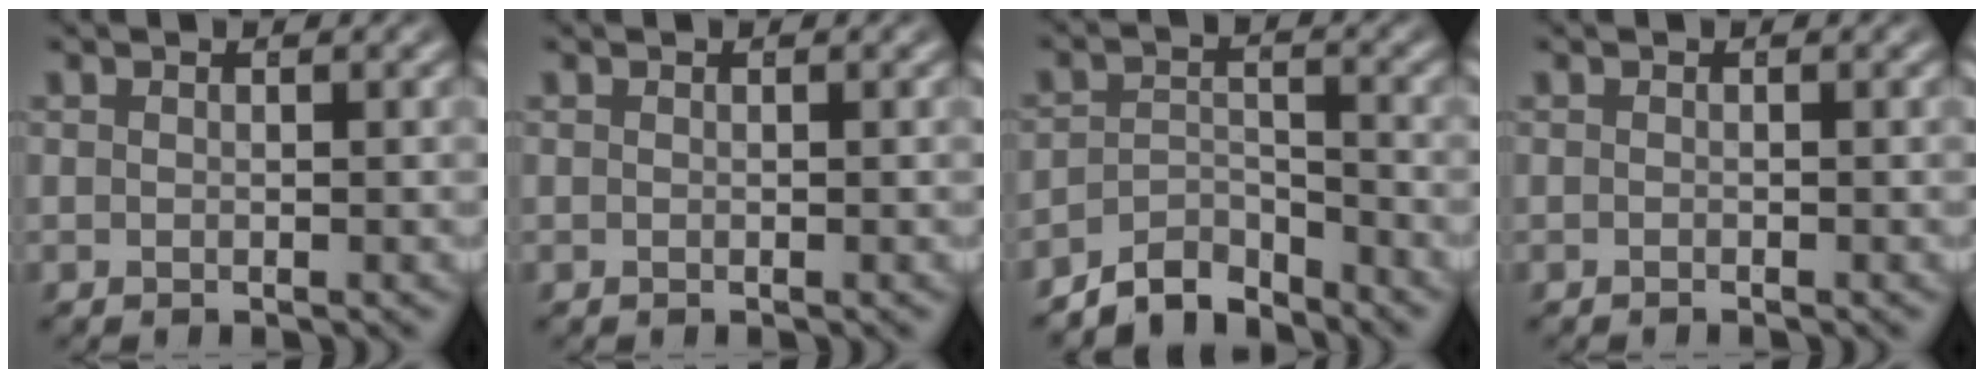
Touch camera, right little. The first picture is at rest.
{"total": 0.0}
{"total": 5.3, "force": [-4.6, 1.9, 1.6], "torque": [-0.022, -0.018, -0.076]}
{"total": 0.5, "force": [-0.4, -0.3, 0.0], "torque": [-0.001, -0.003, -0.005]}